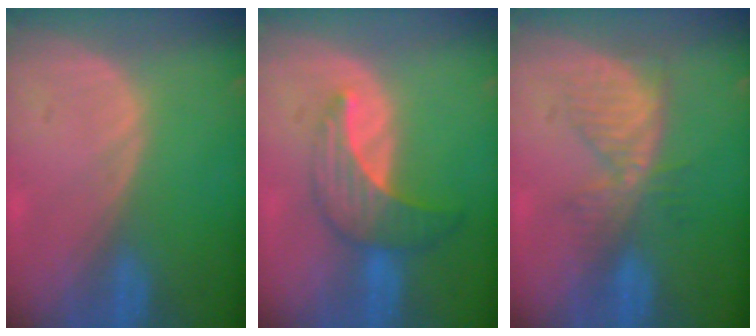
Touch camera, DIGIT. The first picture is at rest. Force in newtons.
{"total": 7.2, "press": 6.4, "slide": 3.2}
{"total": 5.8, "press": 5.8, "slide": 0.2}